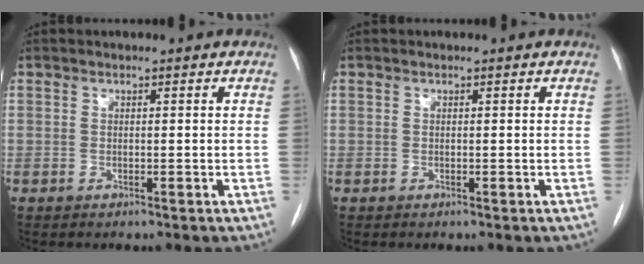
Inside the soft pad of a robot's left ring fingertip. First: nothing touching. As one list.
[{"total": 0.0}]